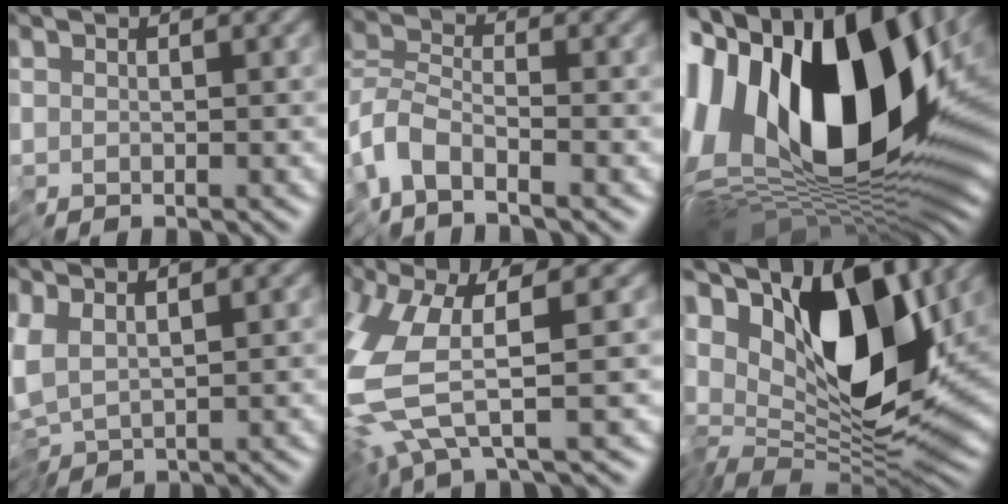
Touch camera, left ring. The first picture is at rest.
{"total": 3.9, "force": [-3.5, 0.7, 1.5], "torque": [-0.028, 0.000, -0.082]}
{"total": 18.6, "force": [4.3, 10.2, 15.0], "torque": [-0.282, 0.031, 0.052]}
{"total": 2.8, "force": [0.3, 1.3, 2.5], "torque": [-0.051, 0.004, 0.003]}
{"total": 7.3, "force": [-0.6, 1.9, 7.0], "torque": [-0.180, -0.013, -0.011]}
{"total": 12.9, "force": [3.0, 5.7, 11.1], "torque": [-0.179, 0.007, 0.037]}